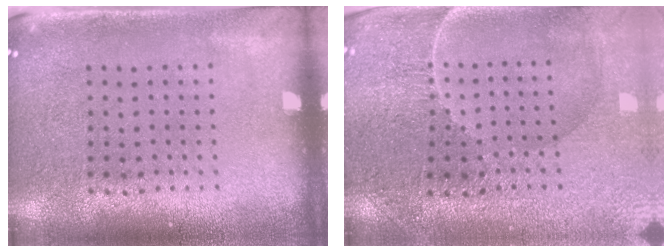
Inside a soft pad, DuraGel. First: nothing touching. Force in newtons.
{"total": 1.9, "press": 1.9, "slide": 0.2}